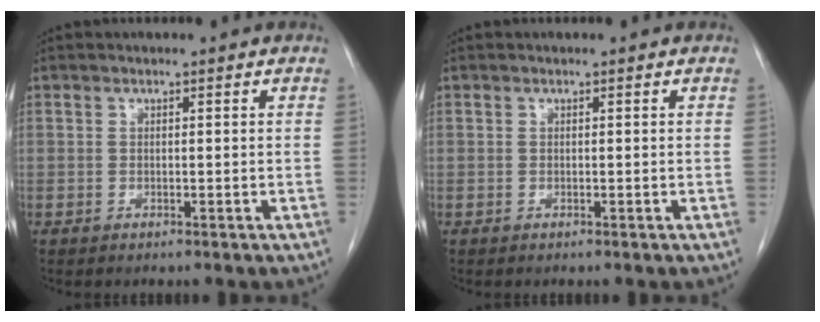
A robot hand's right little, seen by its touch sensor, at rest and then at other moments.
{"total": 0.0}